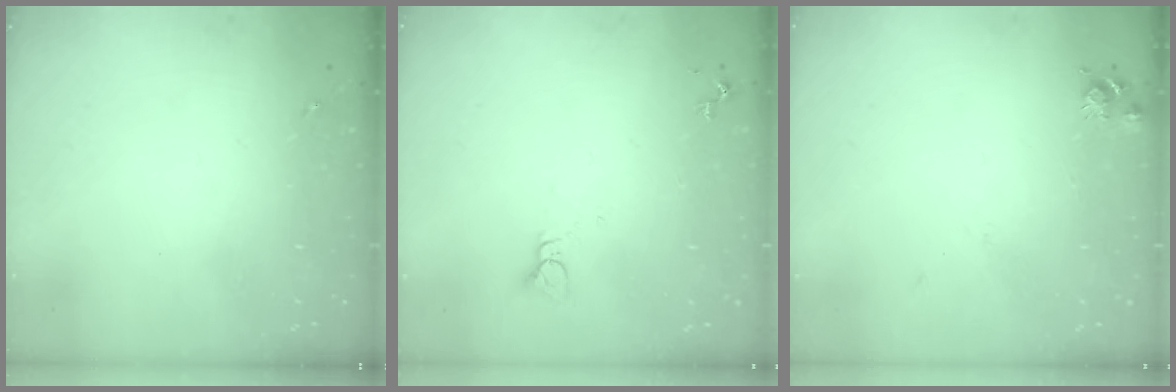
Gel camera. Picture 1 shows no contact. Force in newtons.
{"total": 2.8, "press": 2.8, "slide": 0.1}
{"total": 6.5, "press": 6.5, "slide": 0.8}